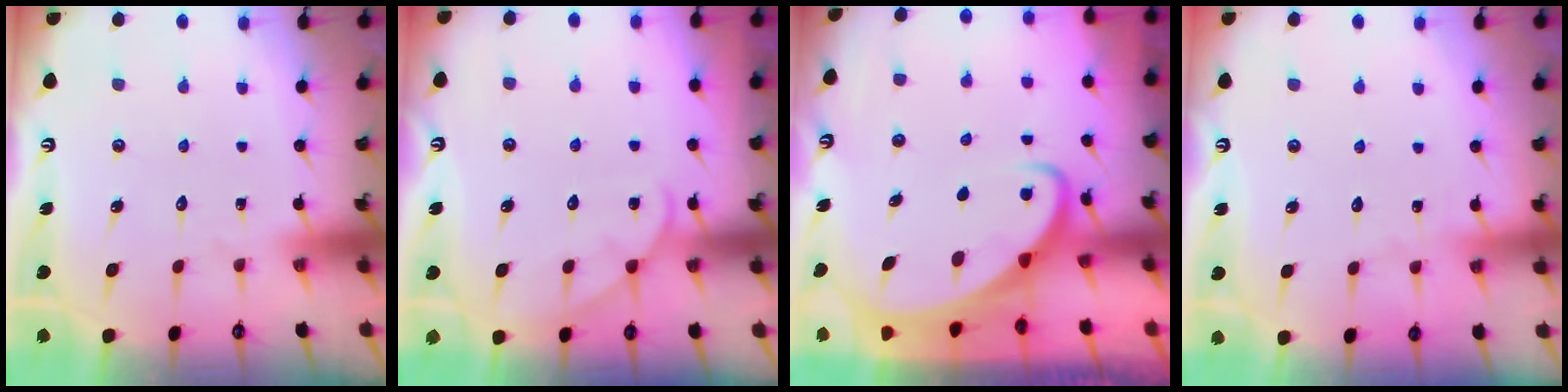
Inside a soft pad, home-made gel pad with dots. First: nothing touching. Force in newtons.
{"total": 4.6, "press": 4.6, "slide": 0.5}
{"total": 3.4, "press": 3.4, "slide": 0.3}
{"total": 3.0, "press": 3.0, "slide": 0.3}